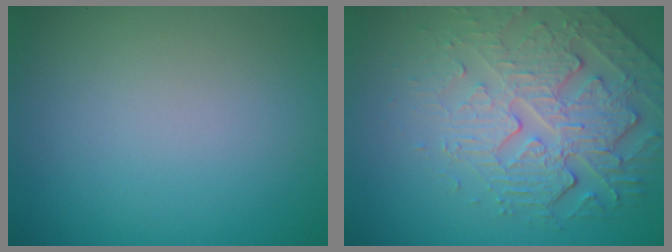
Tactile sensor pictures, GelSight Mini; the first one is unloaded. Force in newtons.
{"total": 4.8, "press": 4.4, "slide": 1.9}